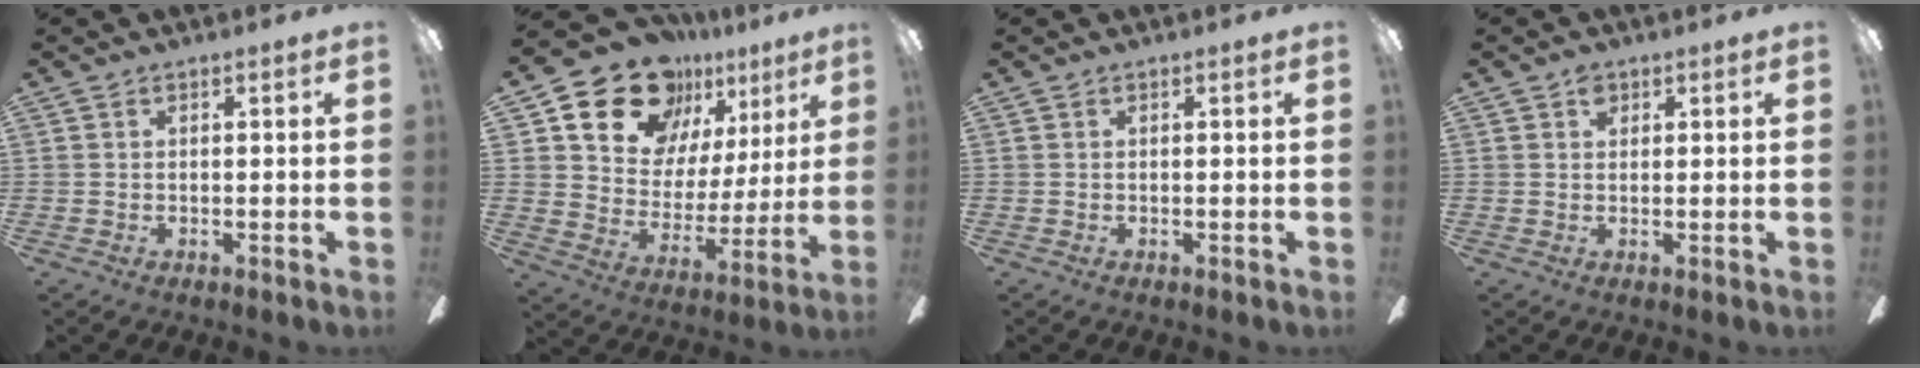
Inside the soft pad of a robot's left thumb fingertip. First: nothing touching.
{"total": 19.1, "force": [13.7, 11.8, 6.1], "torque": [-0.119, -0.092, 0.255]}
{"total": 0.0}
{"total": 2.1, "force": [1.2, 1.5, 1.0], "torque": [-0.014, 0.000, 0.020]}